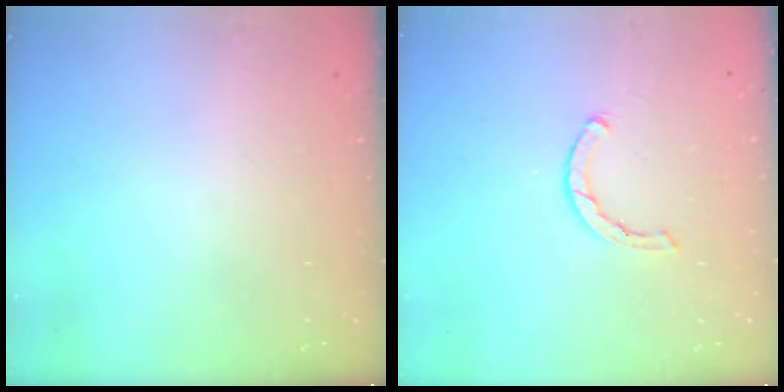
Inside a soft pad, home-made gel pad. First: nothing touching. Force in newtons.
{"total": 2.0, "press": 2.0, "slide": 0.2}